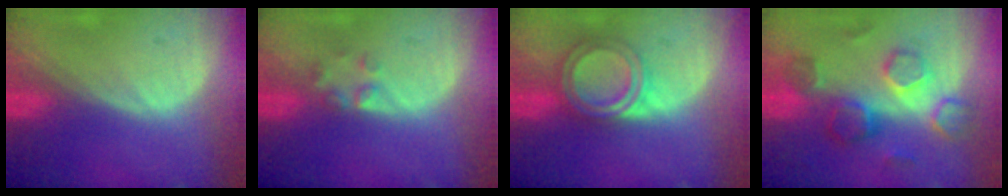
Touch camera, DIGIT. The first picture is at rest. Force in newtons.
{"total": 2.0, "press": 2.0, "slide": 0.2}
{"total": 5.3, "press": 5.3, "slide": 0.2}
{"total": 8.3, "press": 8.1, "slide": 1.8}